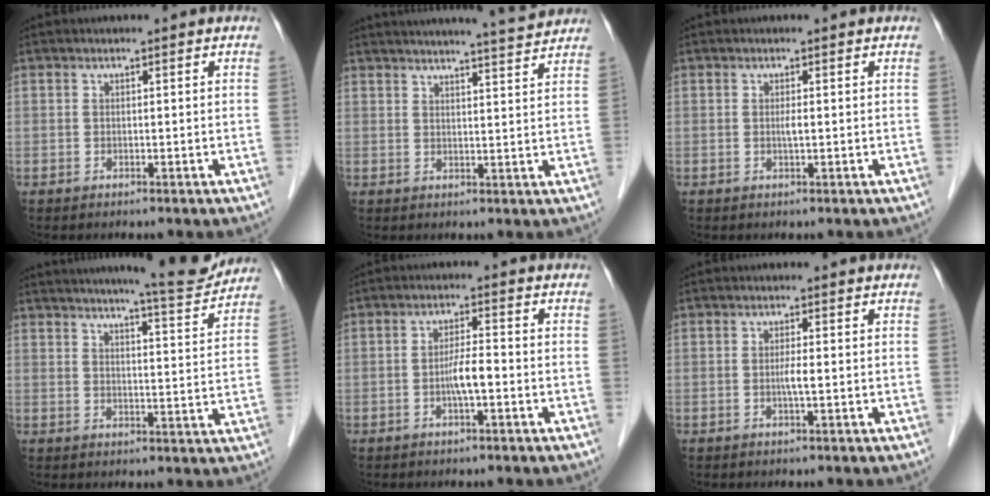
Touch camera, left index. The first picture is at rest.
{"total": 11.6, "force": [11.0, -0.5, 3.8], "torque": [-0.061, 0.001, 0.135]}
{"total": 0.8, "force": [0.0, 0.0, 0.8], "torque": [-0.018, -0.002, 0.000]}
{"total": 11.3, "force": [10.5, 0.1, 4.1], "torque": [-0.059, -0.009, 0.130]}
{"total": 3.6, "force": [-1.1, 0.5, 3.4], "torque": [-0.064, 0.003, -0.022]}
{"total": 1.7, "force": [-0.2, 0.0, 1.7], "torque": [-0.033, -0.001, -0.005]}